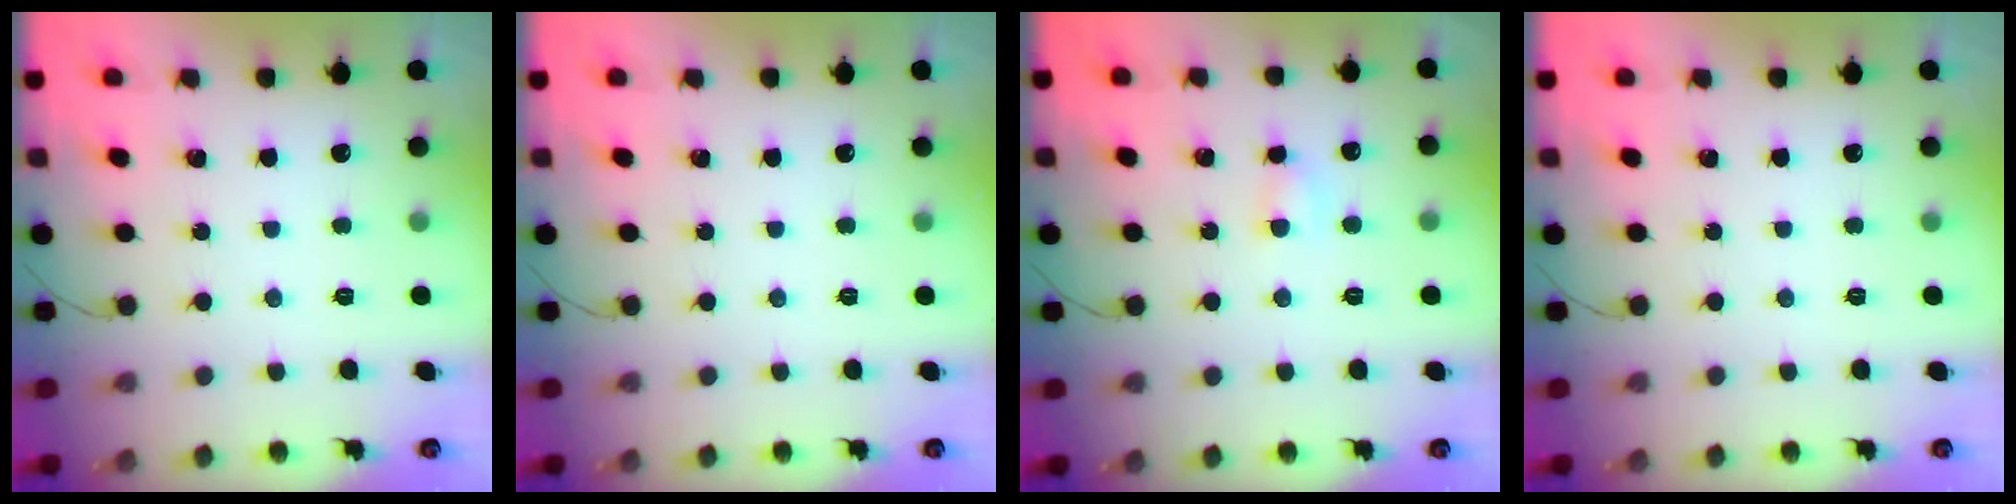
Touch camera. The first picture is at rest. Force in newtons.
{"total": 0.0}
{"total": 3.7, "press": 3.6, "slide": 1.1}
{"total": 0.0}